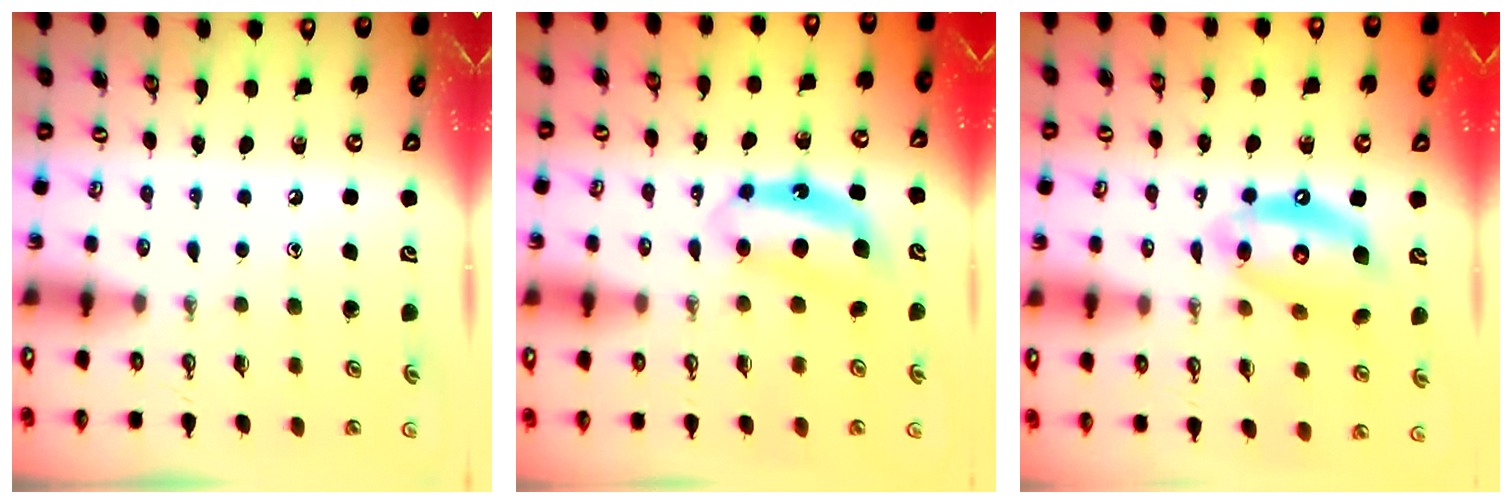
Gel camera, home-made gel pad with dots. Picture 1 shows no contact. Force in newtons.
{"total": 7.7, "press": 7.7, "slide": 0.3}
{"total": 13.0, "press": 13.0, "slide": 1.2}